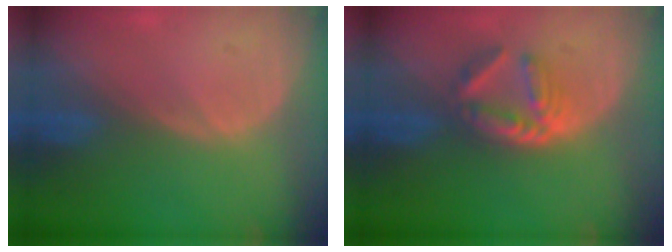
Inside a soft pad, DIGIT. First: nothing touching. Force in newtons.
{"total": 6.0, "press": 5.2, "slide": 3.1}